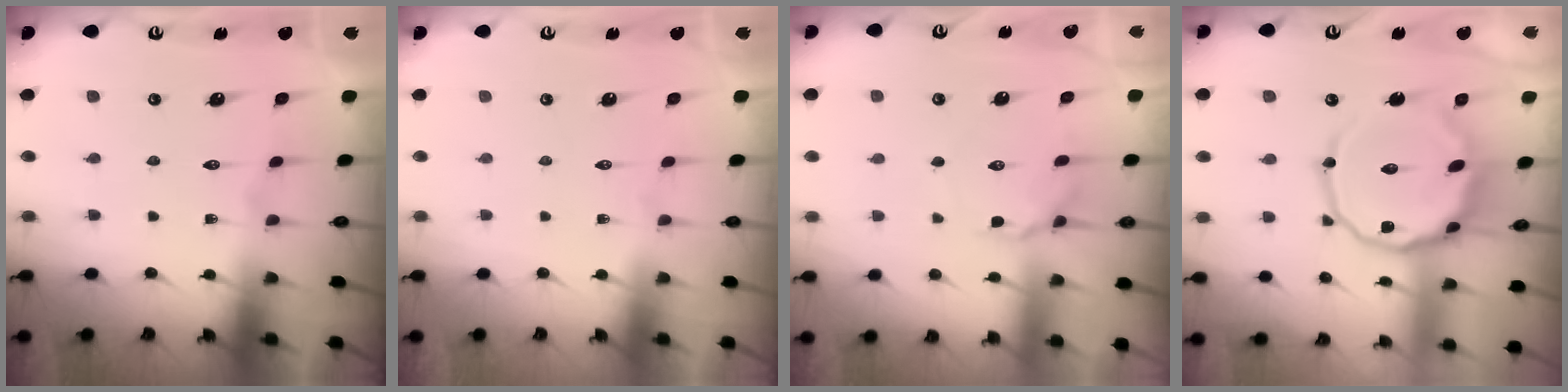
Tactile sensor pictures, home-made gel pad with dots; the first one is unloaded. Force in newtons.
{"total": 0.0}
{"total": 6.5, "press": 6.4, "slide": 1.2}
{"total": 17.7, "press": 17.6, "slide": 1.3}